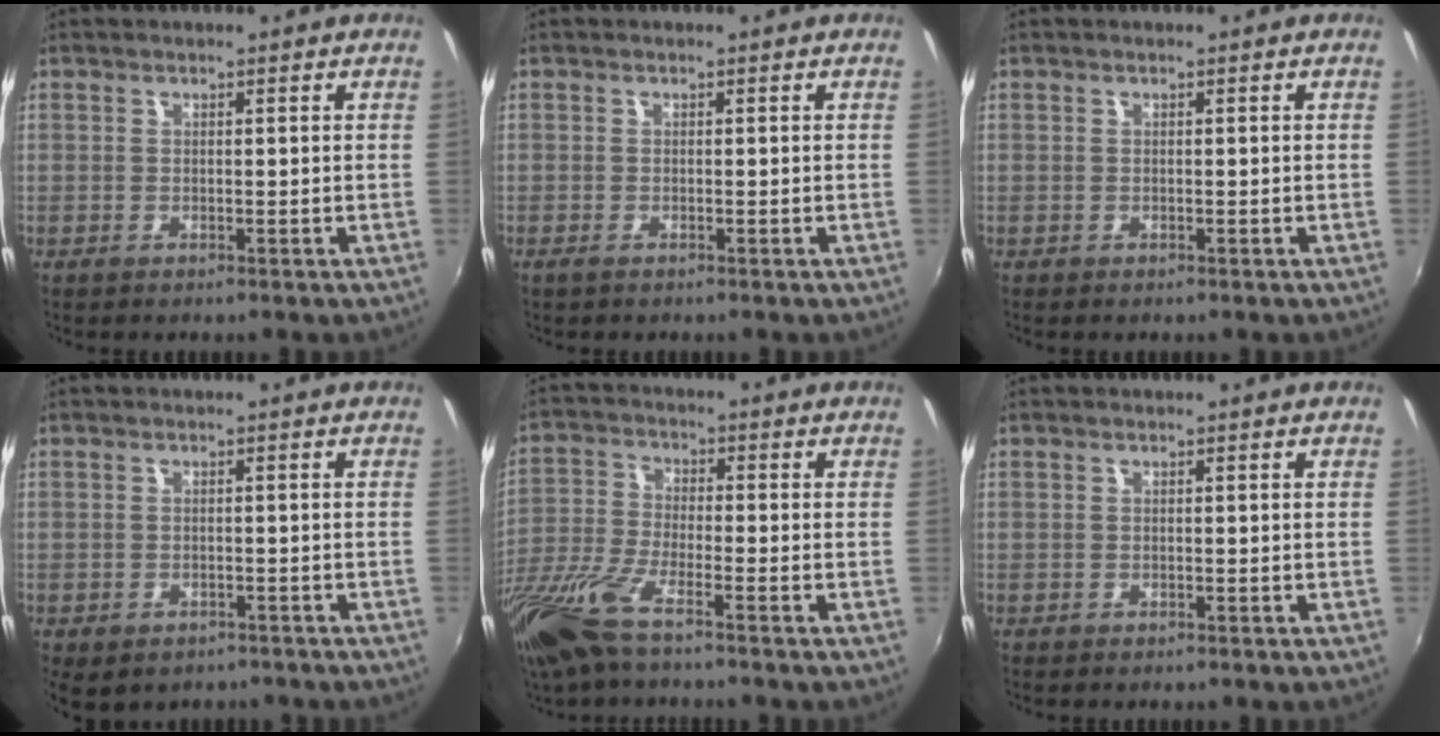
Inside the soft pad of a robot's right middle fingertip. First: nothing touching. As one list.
[{"total": 1.0, "force": [-0.7, 0.4, 0.5], "torque": [-0.011, -0.003, -0.014]}, {"total": 0.0}, {"total": 5.6, "force": [-3.6, 3.3, 2.8], "torque": [-0.062, -0.027, -0.041]}, {"total": 13.0, "force": [-9.2, 2.6, 8.8], "torque": [-0.199, -0.035, -0.185]}, {"total": 0.0}]